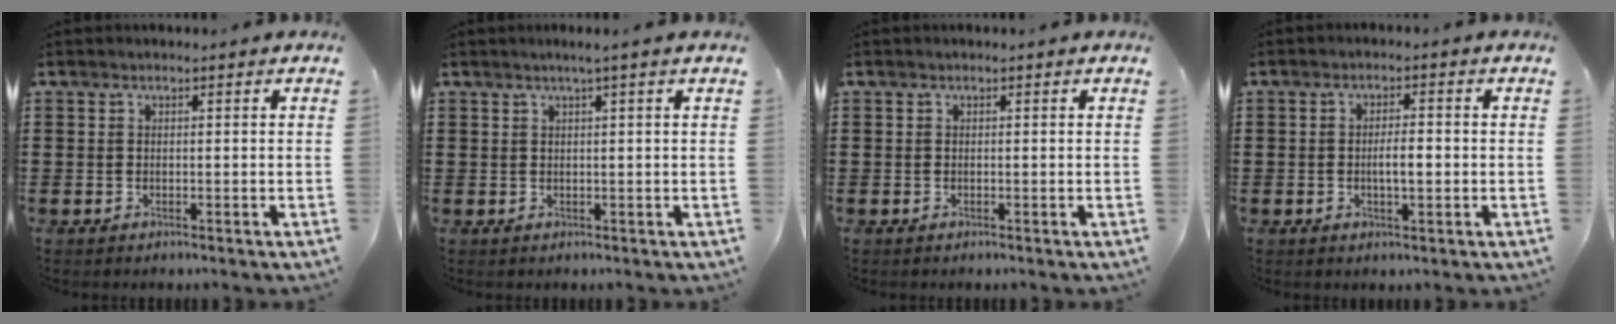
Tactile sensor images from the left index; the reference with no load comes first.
{"total": 1.5, "force": [0.8, -0.4, 1.2], "torque": [-0.022, -0.002, 0.014]}
{"total": 0.0}
{"total": 3.6, "force": [-0.4, 1.1, 3.3], "torque": [-0.051, 0.000, -0.011]}